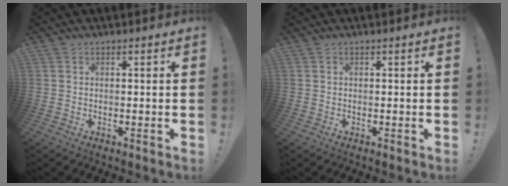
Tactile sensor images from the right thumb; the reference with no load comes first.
{"total": 0.0}